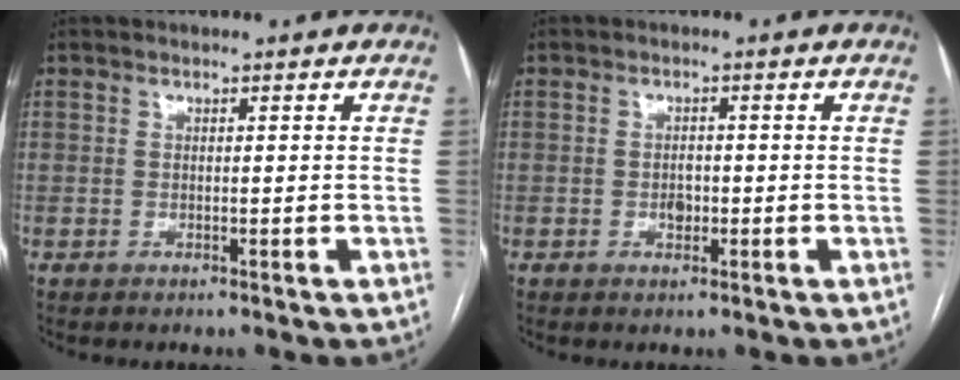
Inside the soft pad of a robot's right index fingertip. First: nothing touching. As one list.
[{"total": 1.7, "force": [-0.5, 1.1, 1.2], "torque": [-0.020, 0.005, -0.003]}]